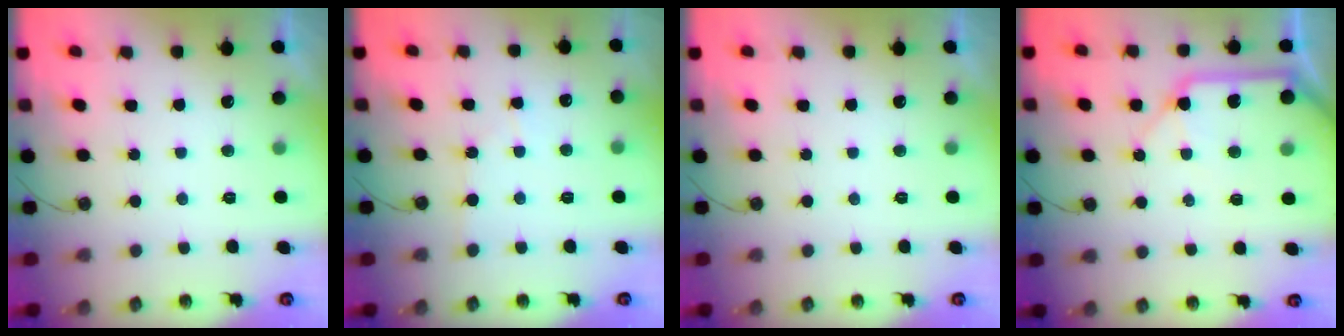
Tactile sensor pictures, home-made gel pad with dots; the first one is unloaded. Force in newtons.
{"total": 3.0, "press": 2.9, "slide": 0.5}
{"total": 0.0}
{"total": 12.0, "press": 11.9, "slide": 1.6}